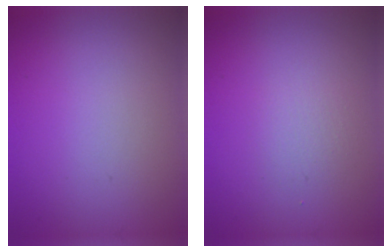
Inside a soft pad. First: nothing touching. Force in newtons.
{"total": 1.3, "press": 1.3, "slide": 0.0}